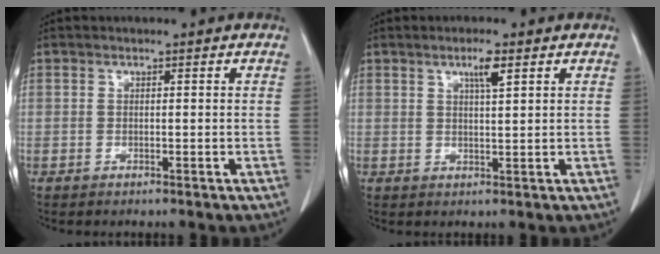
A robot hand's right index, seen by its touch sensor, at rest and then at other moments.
{"total": 3.0, "force": [1.7, 0.2, 2.5], "torque": [-0.047, -0.002, 0.027]}